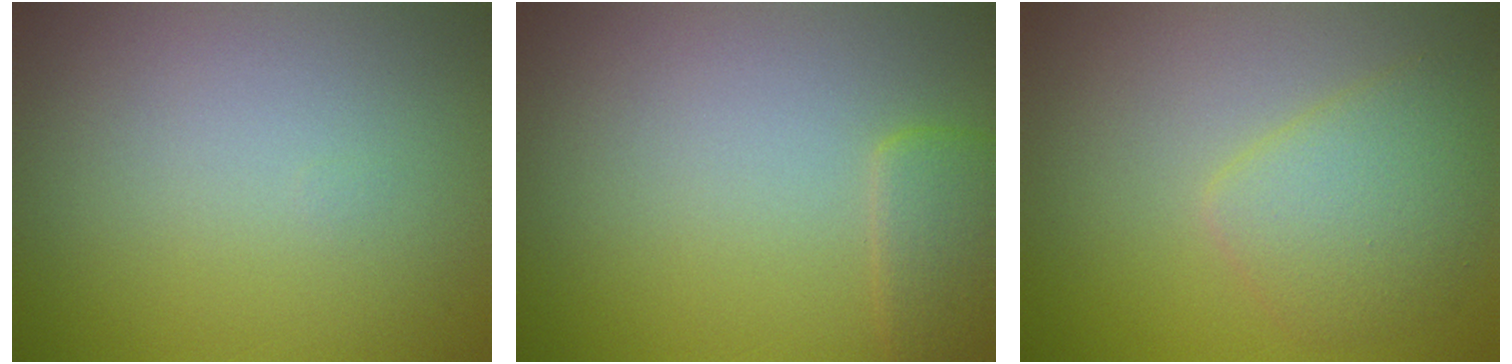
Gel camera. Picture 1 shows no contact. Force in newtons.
{"total": 1.9, "press": 1.9, "slide": 0.2}
{"total": 3.5, "press": 3.5, "slide": 0.1}